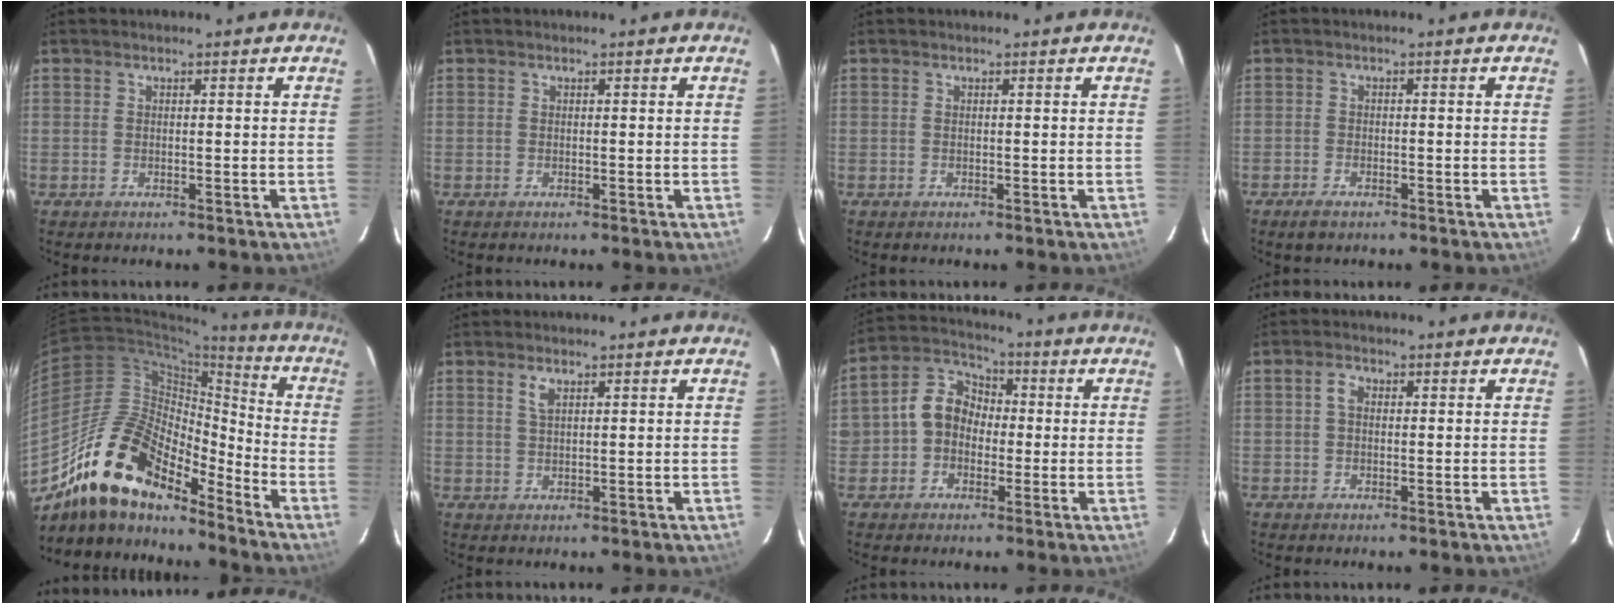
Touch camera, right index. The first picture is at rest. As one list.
[{"total": 0.0}, {"total": 0.0}, {"total": 2.4, "force": [-1.8, 1.1, 1.2], "torque": [-0.031, -0.005, -0.035]}, {"total": 19.0, "force": [-14.9, 6.6, 9.6], "torque": [-0.174, 0.003, -0.282]}, {"total": 1.8, "force": [1.0, 0.6, 1.3], "torque": [-0.026, 0.002, 0.018]}, {"total": 8.3, "force": [-1.2, 7.4, 3.6], "torque": [-0.076, 0.035, -0.024]}, {"total": 1.9, "force": [0.2, 1.3, 1.4], "torque": [-0.027, 0.008, 0.002]}]